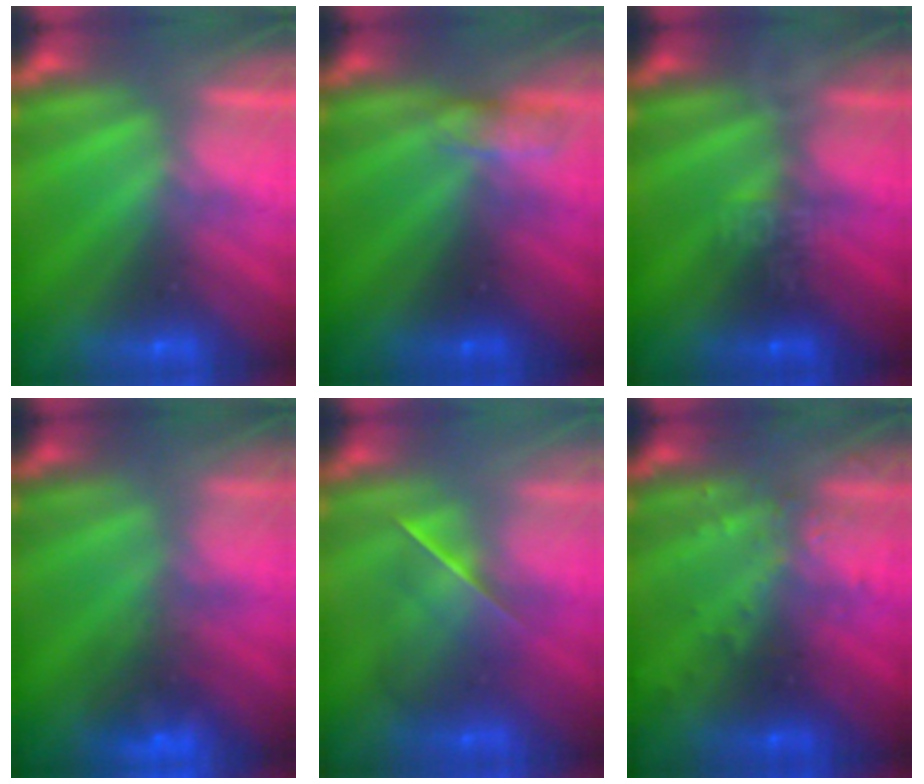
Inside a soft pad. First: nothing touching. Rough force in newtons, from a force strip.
{"total": 2.7}
{"total": 3.3}
{"total": 4.7}
{"total": 2.4}
{"total": 3.3}